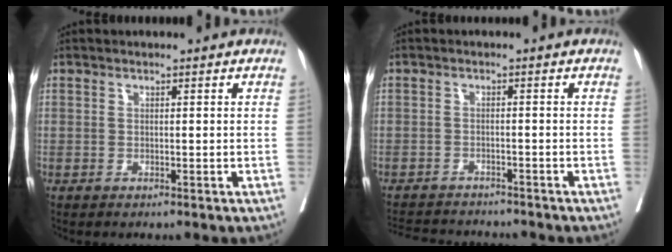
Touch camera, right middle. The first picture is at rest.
{"total": 8.6, "force": [-8.2, 1.4, 2.0], "torque": [-0.041, -0.001, -0.117]}